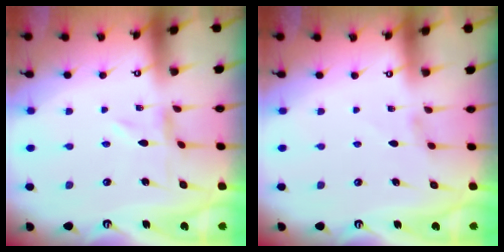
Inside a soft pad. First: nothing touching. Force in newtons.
{"total": 1.6, "press": 1.5, "slide": 0.4}